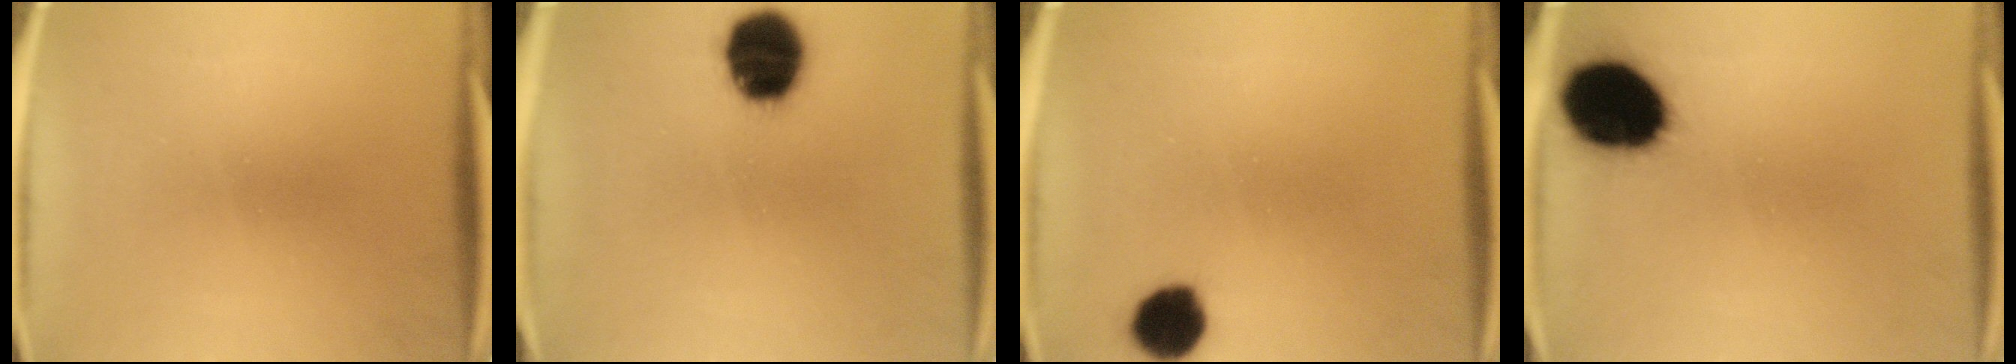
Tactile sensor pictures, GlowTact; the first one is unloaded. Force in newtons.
{"total": 14.1}
{"total": 7.1}
{"total": 17.8}